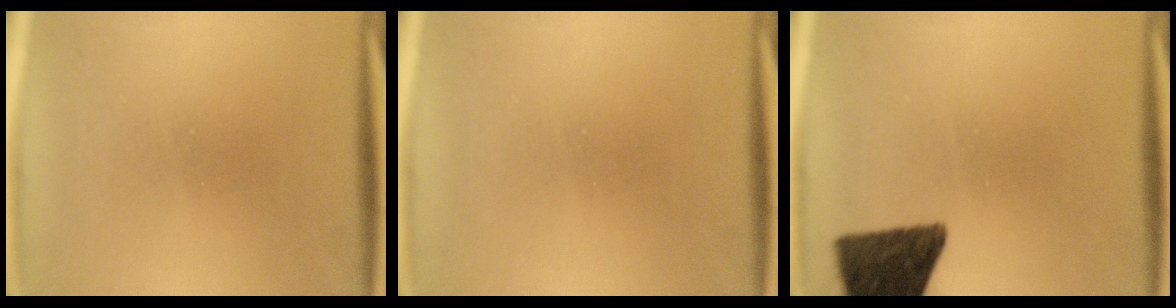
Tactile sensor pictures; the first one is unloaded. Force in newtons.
{"total": 0.0}
{"total": 12.9}